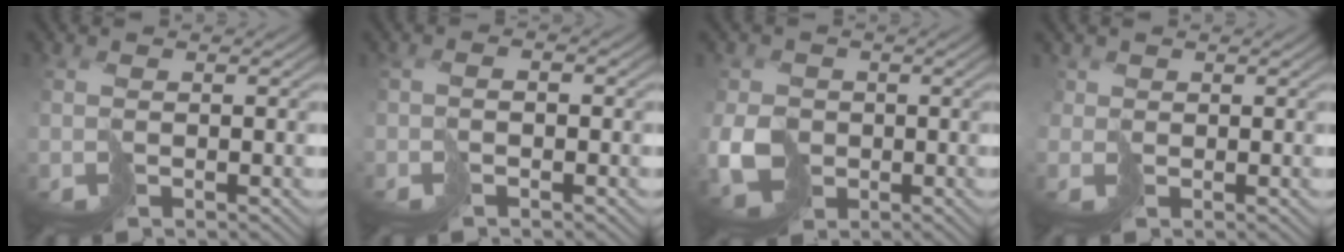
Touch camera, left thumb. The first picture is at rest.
{"total": 1.3, "force": [-0.7, 0.5, 1.0], "torque": [-0.020, 0.002, -0.016]}
{"total": 5.2, "force": [-1.3, 4.6, 2.3], "torque": [-0.059, -0.015, -0.029]}
{"total": 1.5, "force": [0.4, 1.5, -0.2], "torque": [0.001, -0.005, 0.007]}